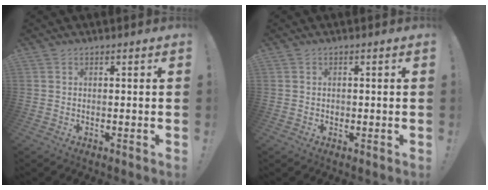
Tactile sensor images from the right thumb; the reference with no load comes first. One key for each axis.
{"total": 0.7, "fx": -0.2, "fy": 0.7, "fz": 0.2, "tx": -0.003, "ty": 0.003, "tz": -0.005}